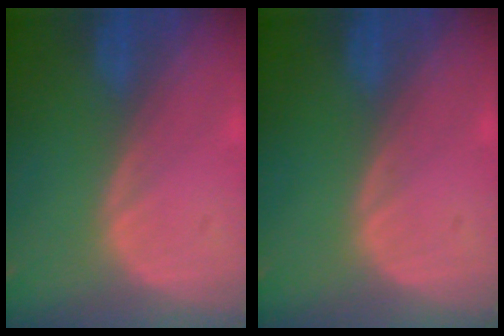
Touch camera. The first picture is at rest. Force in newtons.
{"total": 0.0}